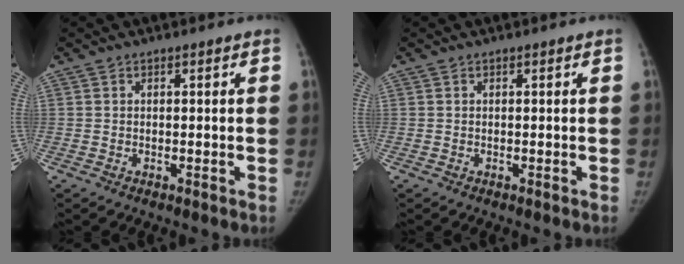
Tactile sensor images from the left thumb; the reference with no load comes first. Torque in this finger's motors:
{"motor_torque": [0.08, -0.01, 0.22, -0.03, 0.04]}